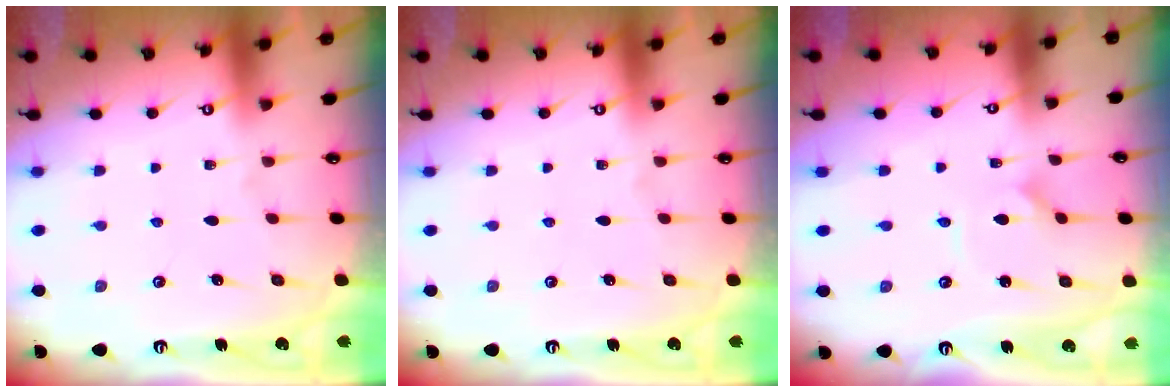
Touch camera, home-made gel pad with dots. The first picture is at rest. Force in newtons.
{"total": 0.0}
{"total": 2.9, "press": 2.9, "slide": 0.3}